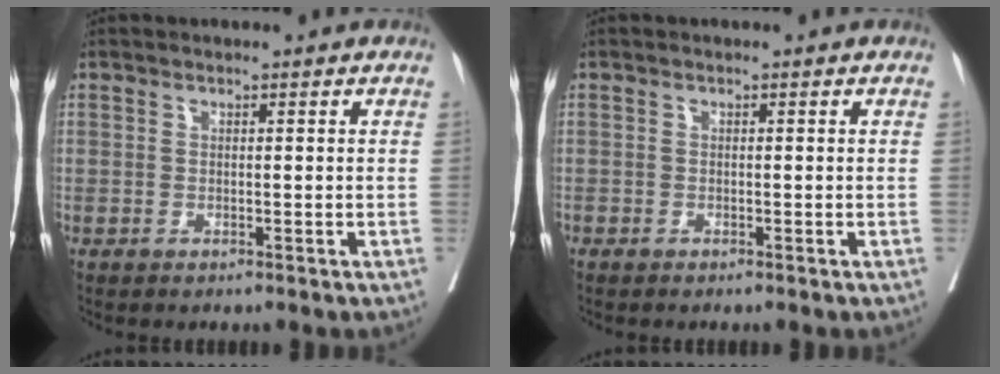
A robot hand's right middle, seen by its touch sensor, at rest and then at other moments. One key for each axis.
{"total": 0.0}